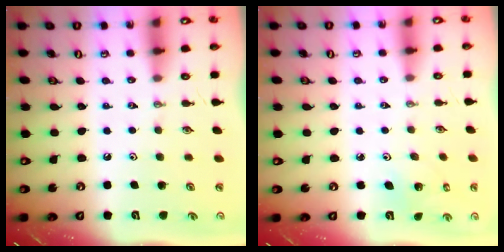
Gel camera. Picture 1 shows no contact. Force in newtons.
{"total": 2.1, "press": 2.1, "slide": 0.1}